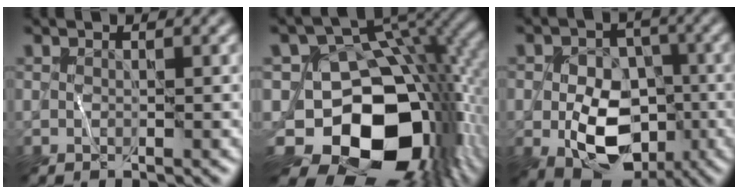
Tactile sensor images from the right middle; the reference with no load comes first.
{"total": 15.6, "force": [-4.9, 10.9, 9.9], "torque": [-0.136, -0.034, -0.073]}
{"total": 8.8, "force": [-2.4, 6.3, 5.7], "torque": [-0.097, -0.016, -0.044]}